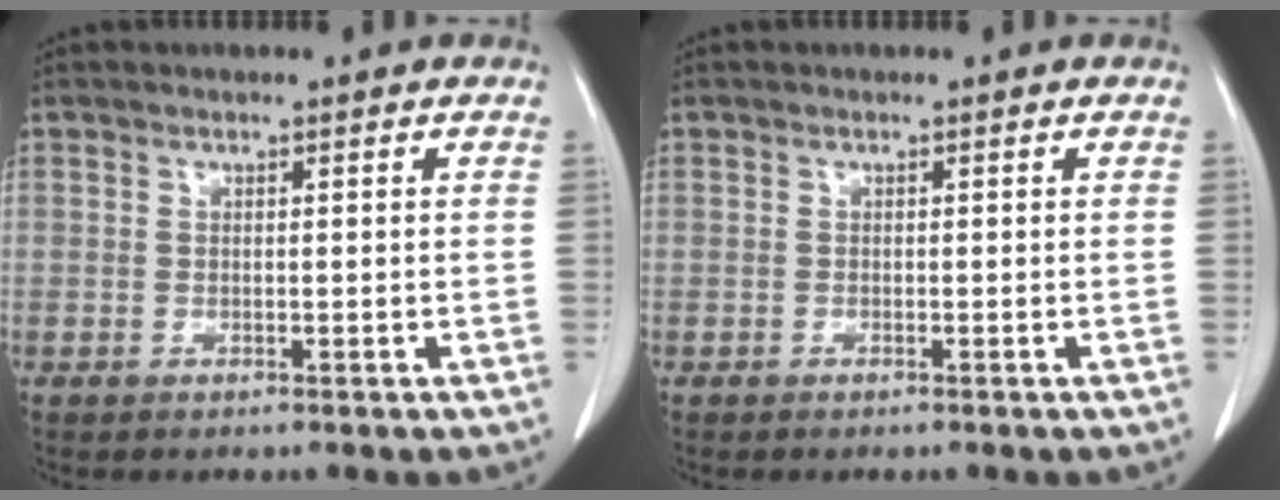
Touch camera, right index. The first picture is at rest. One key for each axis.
{"total": 0.0}